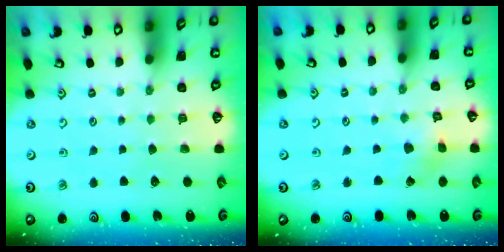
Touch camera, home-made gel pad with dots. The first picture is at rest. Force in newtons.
{"total": 2.9, "press": 2.9, "slide": 0.2}